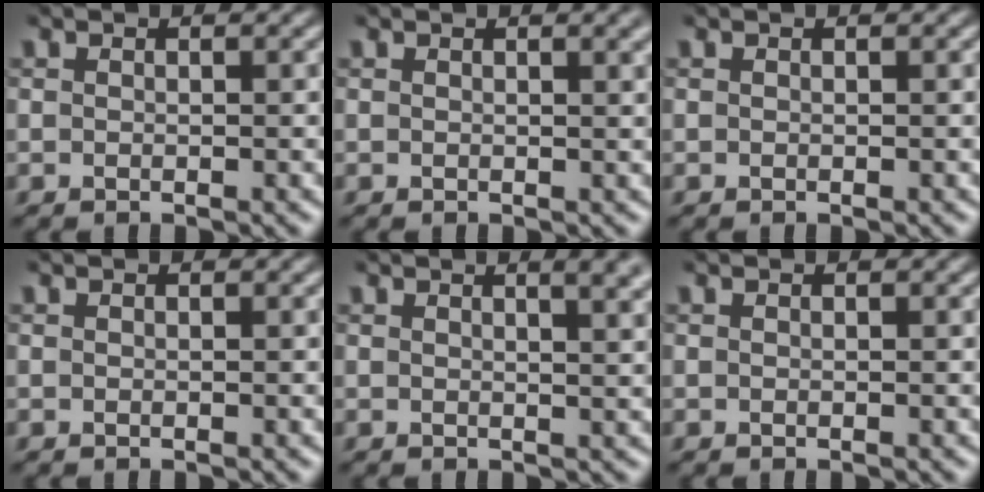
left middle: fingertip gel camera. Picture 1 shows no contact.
{"total": 2.0, "force": [1.1, 0.7, 1.5], "torque": [-0.010, 0.004, 0.010]}
{"total": 0.0}
{"total": 0.0}
{"total": 4.3, "force": [2.2, 1.8, 3.2], "torque": [-0.012, 0.022, 0.008]}
{"total": 0.0}